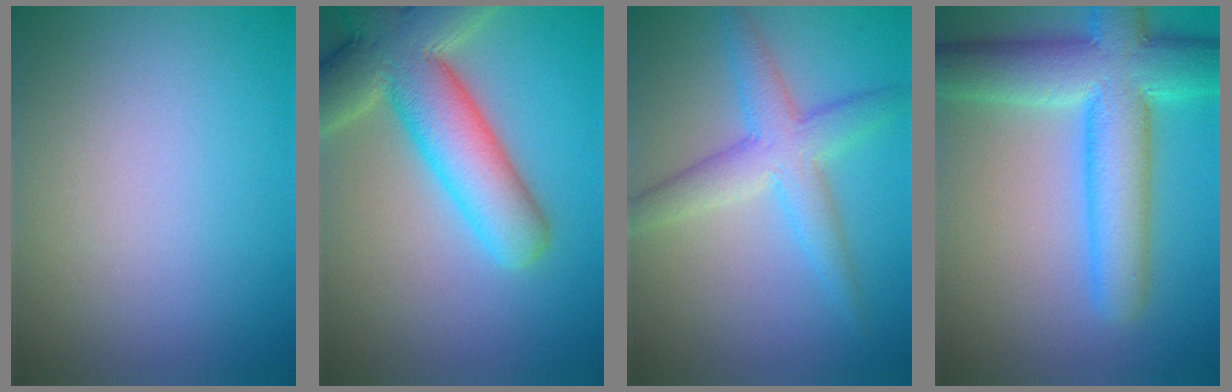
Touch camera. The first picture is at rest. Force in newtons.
{"total": 10.7, "press": 10.6, "slide": 1.1}
{"total": 4.6, "press": 4.6, "slide": 0.1}
{"total": 9.8, "press": 9.8, "slide": 0.4}